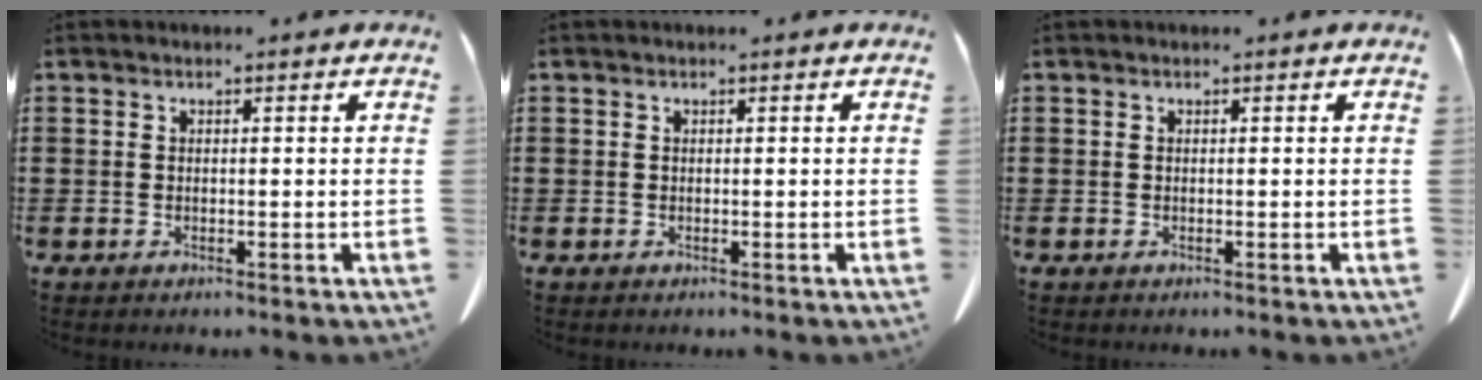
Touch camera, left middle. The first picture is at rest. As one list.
[{"total": 0.0}, {"total": 0.0}]